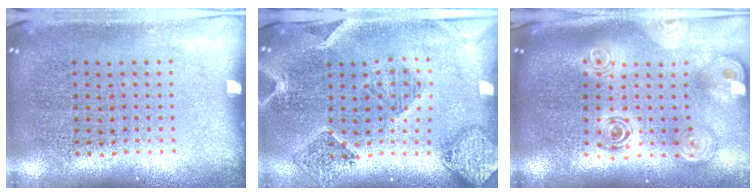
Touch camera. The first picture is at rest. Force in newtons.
{"total": 1.5, "press": 1.5, "slide": 0.2}
{"total": 2.6, "press": 1.9, "slide": 1.8}